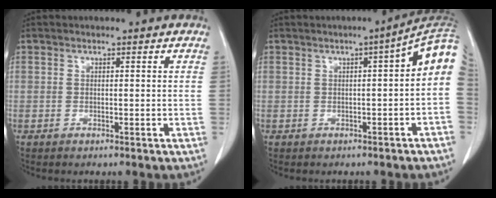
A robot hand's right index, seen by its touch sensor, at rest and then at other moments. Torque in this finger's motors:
{"motor_torque": [0.92, -0.19, 0.42, 0.04]}